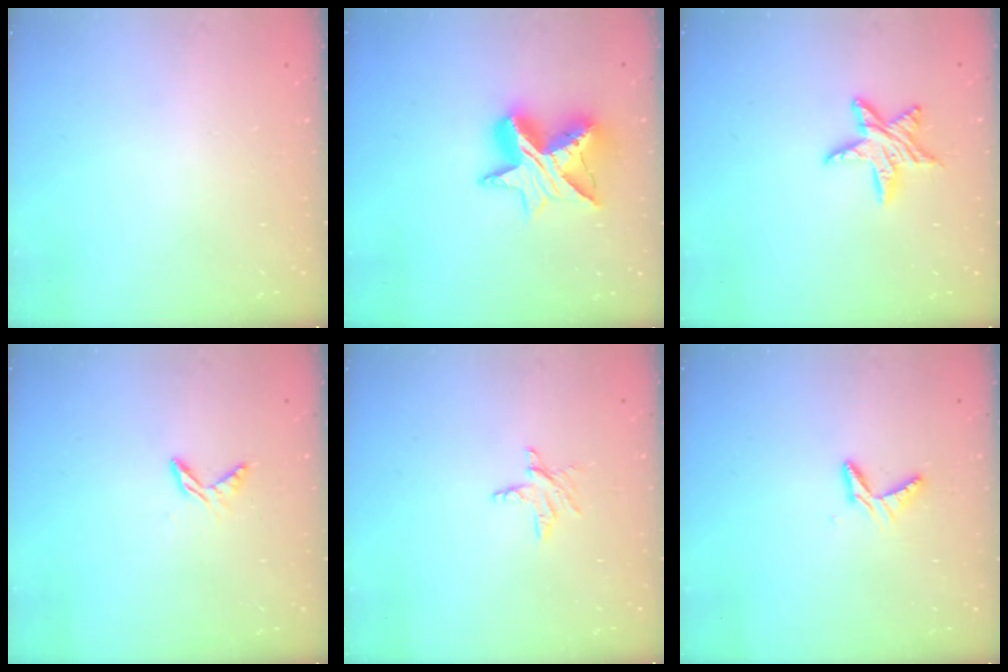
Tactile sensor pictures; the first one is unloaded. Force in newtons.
{"total": 12.7, "press": 12.7, "slide": 1.0}
{"total": 9.8, "press": 9.8, "slide": 0.6}
{"total": 5.1, "press": 5.1, "slide": 0.4}
{"total": 3.9, "press": 3.9, "slide": 0.4}
{"total": 4.6, "press": 4.6, "slide": 0.4}